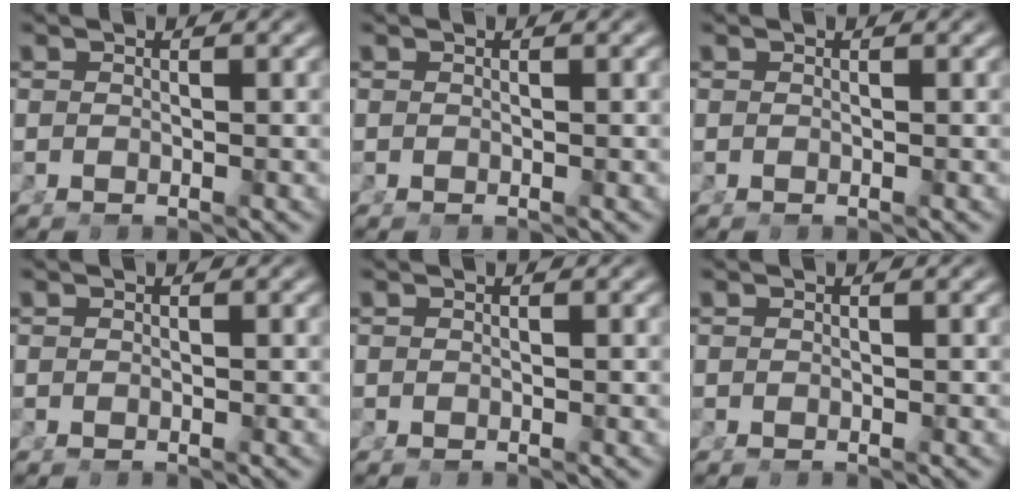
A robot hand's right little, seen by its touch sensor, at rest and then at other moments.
{"total": 0.0}
{"total": 0.0}
{"total": 0.0}
{"total": 0.0}
{"total": 0.0}